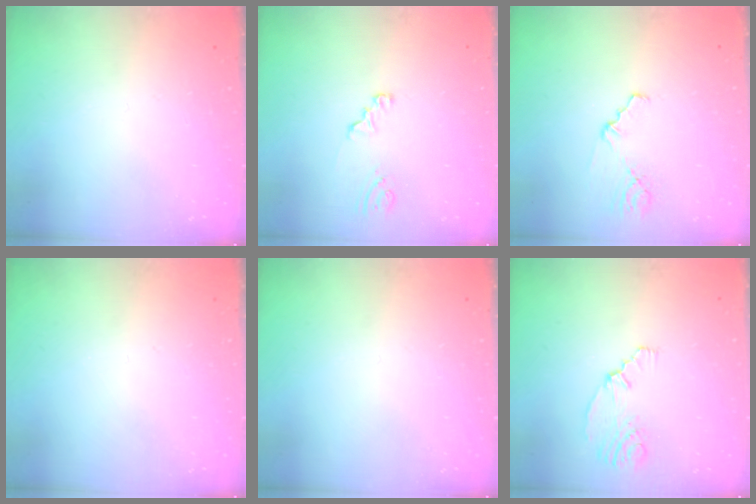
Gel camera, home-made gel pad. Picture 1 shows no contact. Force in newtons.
{"total": 2.1, "press": 2.1, "slide": 0.2}
{"total": 1.1, "press": 1.0, "slide": 0.2}
{"total": 0.0}
{"total": 0.0}
{"total": 5.3, "press": 2.4, "slide": 4.7}